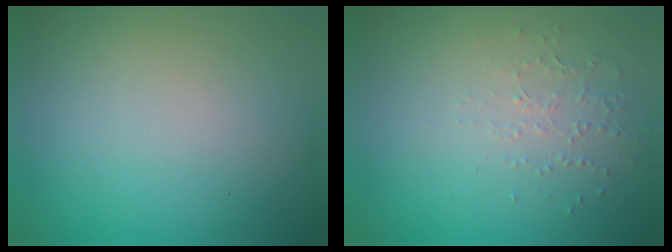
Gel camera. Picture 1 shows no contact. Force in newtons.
{"total": 1.0, "press": 0.6, "slide": 0.8}